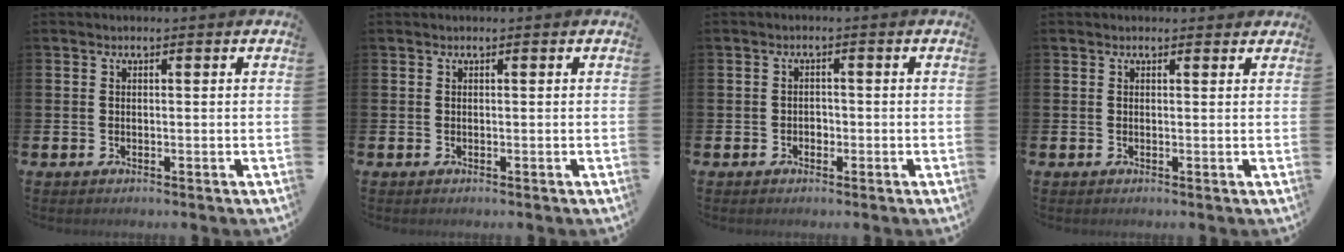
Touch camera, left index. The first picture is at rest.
{"total": 0.0}
{"total": 1.3, "force": [-0.5, 1.1, 0.5], "torque": [-0.007, 0.000, -0.013]}
{"total": 0.6, "force": [0.5, 0.3, 0.0], "torque": [0.009, 0.001, 0.007]}